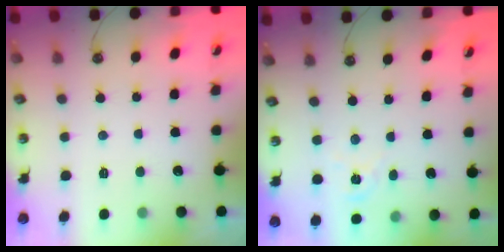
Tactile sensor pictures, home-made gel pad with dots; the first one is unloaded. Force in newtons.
{"total": 1.9, "press": 1.8, "slide": 0.3}